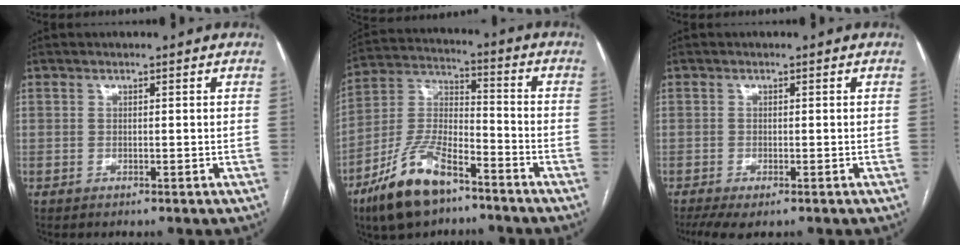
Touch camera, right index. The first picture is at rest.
{"total": 14.0, "force": [-9.4, 5.0, 9.1], "torque": [-0.191, -0.001, -0.177]}
{"total": 4.6, "force": [-3.0, 1.5, 3.1], "torque": [-0.054, -0.013, -0.048]}